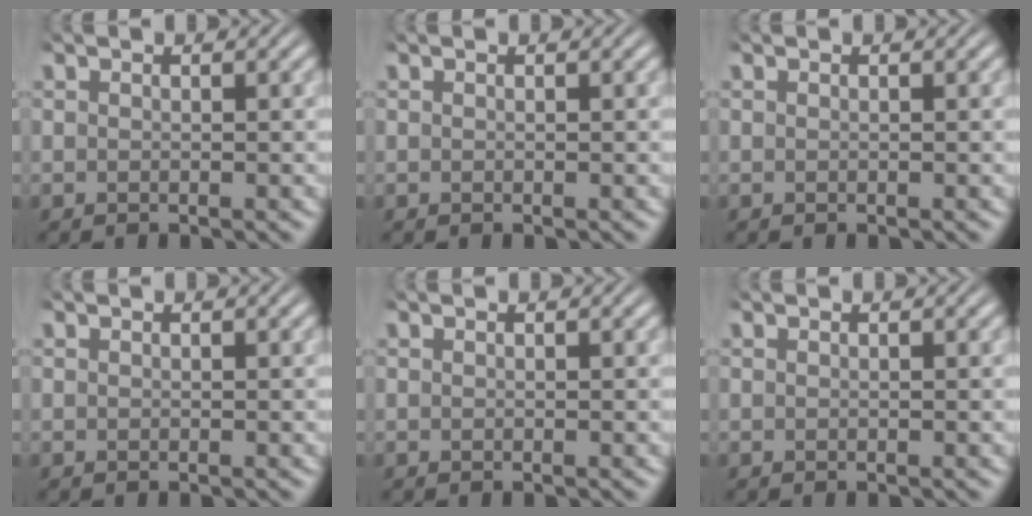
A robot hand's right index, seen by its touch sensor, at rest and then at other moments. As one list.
[{"total": 0.0}, {"total": 0.0}, {"total": 0.0}, {"total": 0.0}, {"total": 0.0}]